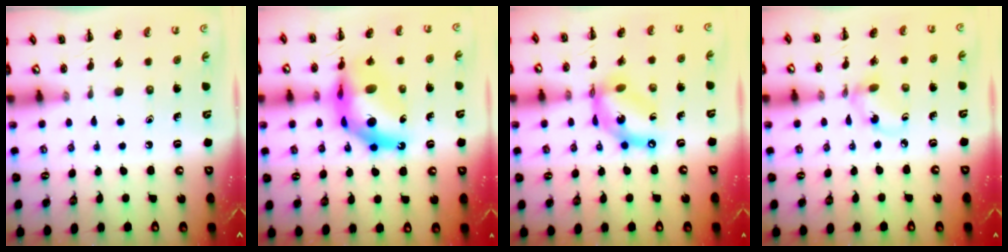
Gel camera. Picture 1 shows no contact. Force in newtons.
{"total": 14.2, "press": 13.6, "slide": 3.9}
{"total": 12.3, "press": 11.9, "slide": 3.3}
{"total": 3.4, "press": 3.3, "slide": 0.8}